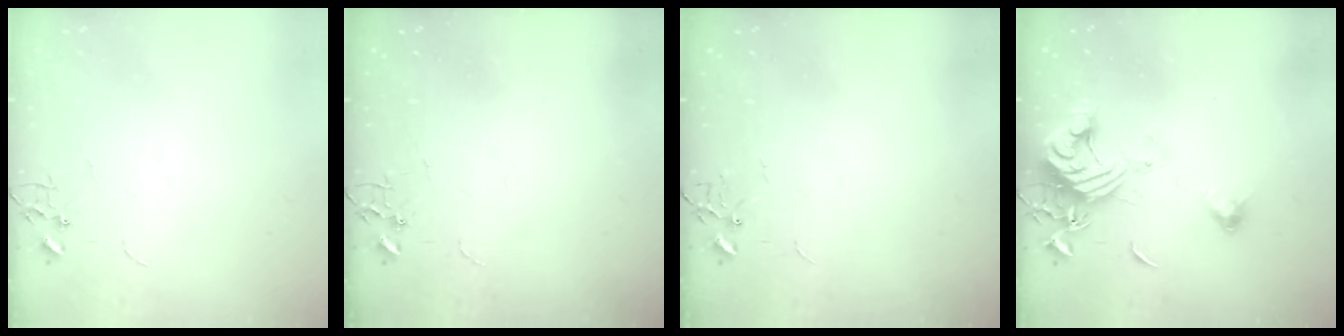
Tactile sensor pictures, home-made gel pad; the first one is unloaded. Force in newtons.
{"total": 0.0}
{"total": 0.0}
{"total": 14.0, "press": 13.9, "slide": 1.7}